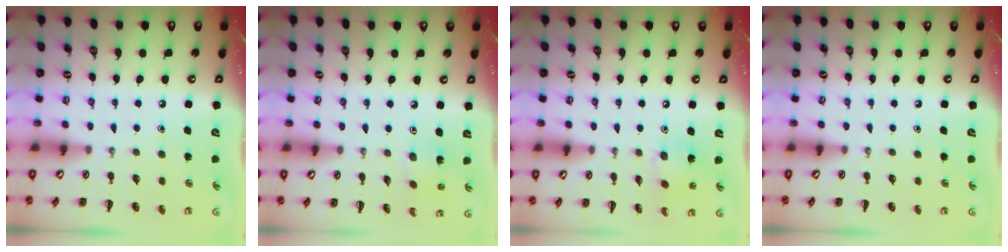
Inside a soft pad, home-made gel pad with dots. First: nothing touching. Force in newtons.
{"total": 1.6, "press": 1.4, "slide": 0.6}
{"total": 7.6, "press": 7.4, "slide": 1.9}
{"total": 0.0}